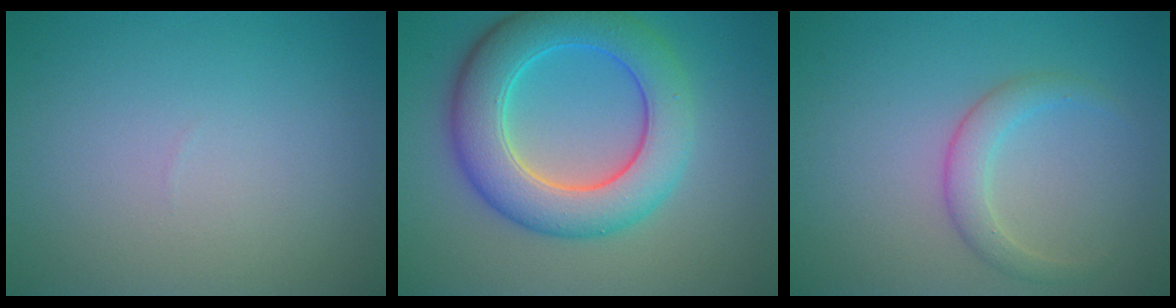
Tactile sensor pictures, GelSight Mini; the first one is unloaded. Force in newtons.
{"total": 8.3, "press": 8.3, "slide": 0.2}
{"total": 2.3, "press": 2.3, "slide": 0.1}